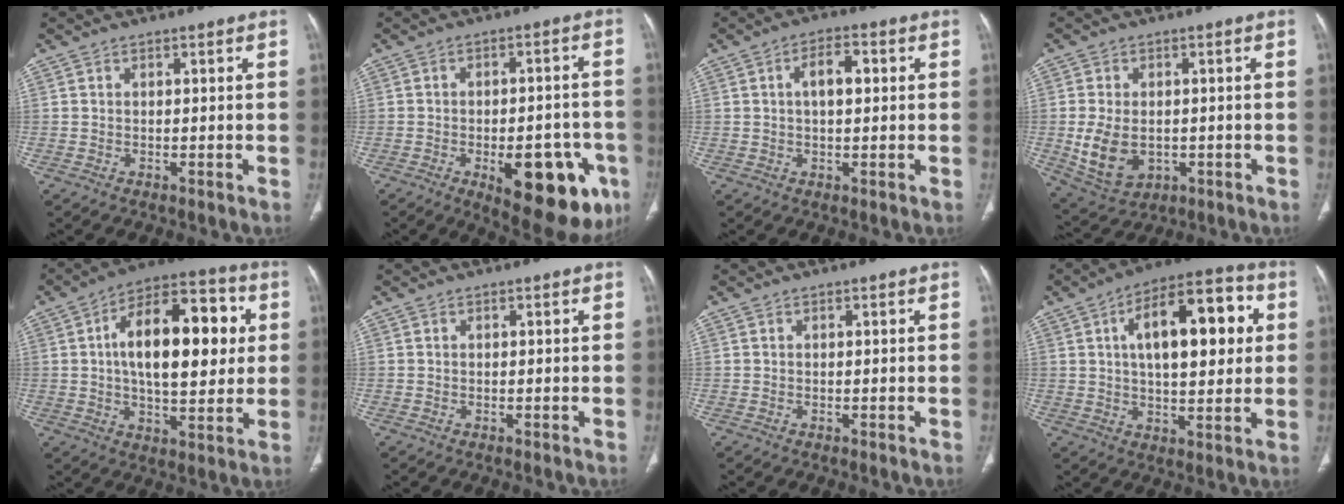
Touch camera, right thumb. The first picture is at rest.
{"total": 18.6, "force": [-7.3, 8.2, 15.0], "torque": [-0.138, 0.021, -0.079]}
{"total": 5.4, "force": [0.9, 2.7, 4.6], "torque": [-0.071, 0.011, 0.013]}
{"total": 9.7, "force": [-1.3, 6.7, 6.8], "torque": [-0.122, -0.004, -0.004]}
{"total": 21.1, "force": [3.4, 10.5, 18.0], "torque": [-0.248, 0.018, 0.044]}
{"total": 0.0}
{"total": 0.0}
{"total": 18.6, "force": [4.4, 8.6, 15.9], "torque": [-0.207, 0.017, 0.060]}